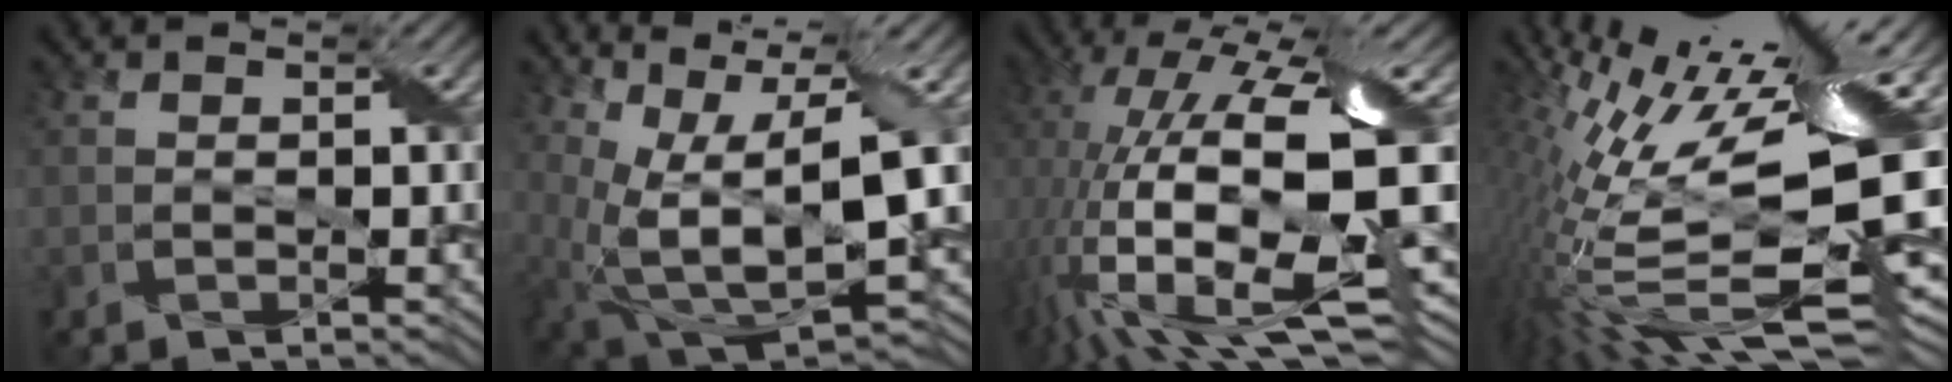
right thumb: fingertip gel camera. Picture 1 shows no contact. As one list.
[{"total": 14.9, "force": [3.5, 7.0, 12.7], "torque": [-0.239, -0.004, 0.086]}, {"total": 18.1, "force": [-0.7, 7.0, 16.7], "torque": [-0.332, -0.002, -0.012]}, {"total": 17.1, "force": [2.8, 5.1, 16.1], "torque": [-0.326, -0.005, 0.060]}]